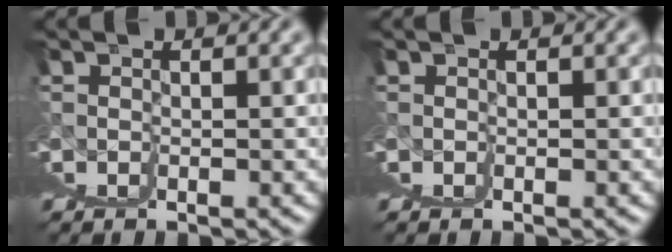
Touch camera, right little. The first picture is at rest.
{"total": 0.0}